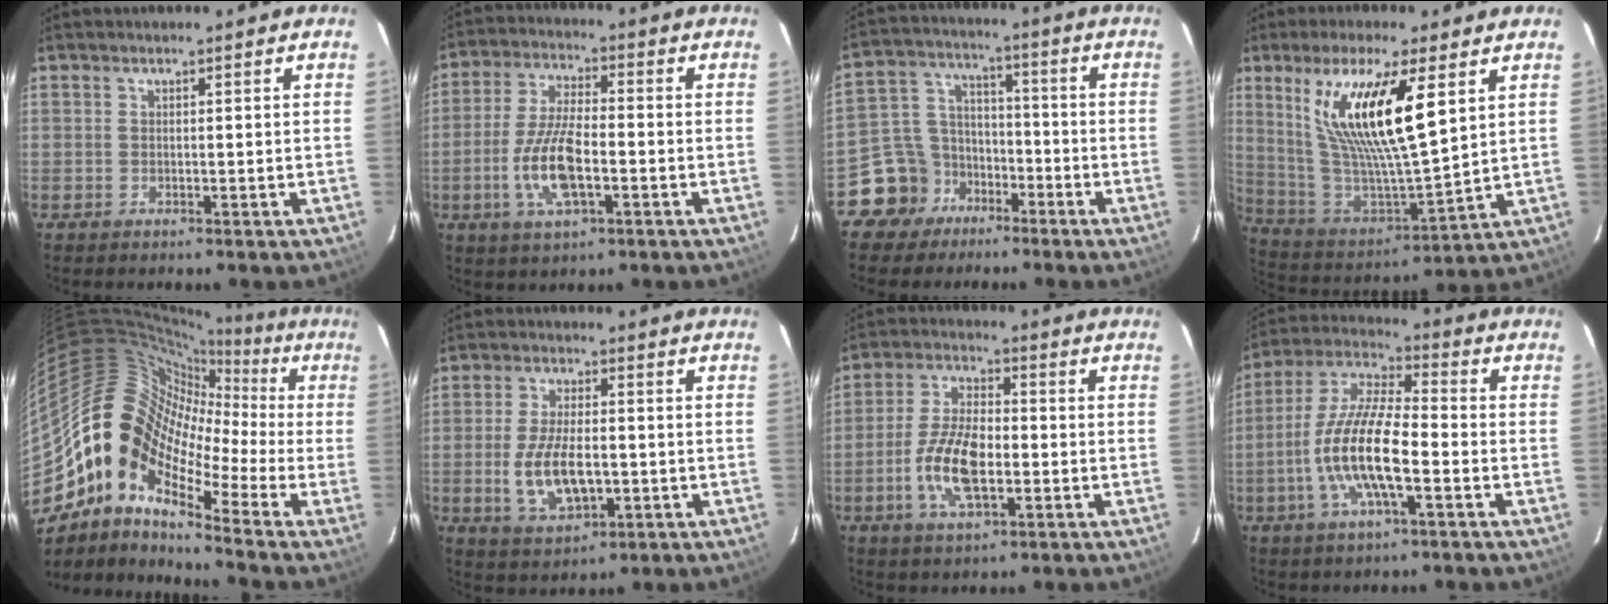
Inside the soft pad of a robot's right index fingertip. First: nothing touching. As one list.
[{"total": 11.0, "force": [-3.4, 3.7, 9.8], "torque": [-0.204, -0.003, -0.064]}, {"total": 10.0, "force": [-6.3, 7.7, 1.1], "torque": [-0.041, 0.044, -0.110]}, {"total": 19.1, "force": [7.9, 4.1, 16.8], "torque": [-0.312, -0.005, 0.160]}, {"total": 15.0, "force": [-5.7, 9.5, 10.1], "torque": [-0.160, 0.010, -0.133]}, {"total": 10.6, "force": [-2.1, 5.0, 9.2], "torque": [-0.186, -0.010, -0.029]}, {"total": 11.3, "force": [-3.1, 5.0, 9.7], "torque": [-0.199, 0.002, -0.057]}, {"total": 14.7, "force": [-4.4, 4.0, 13.4], "torque": [-0.272, -0.004, -0.089]}]